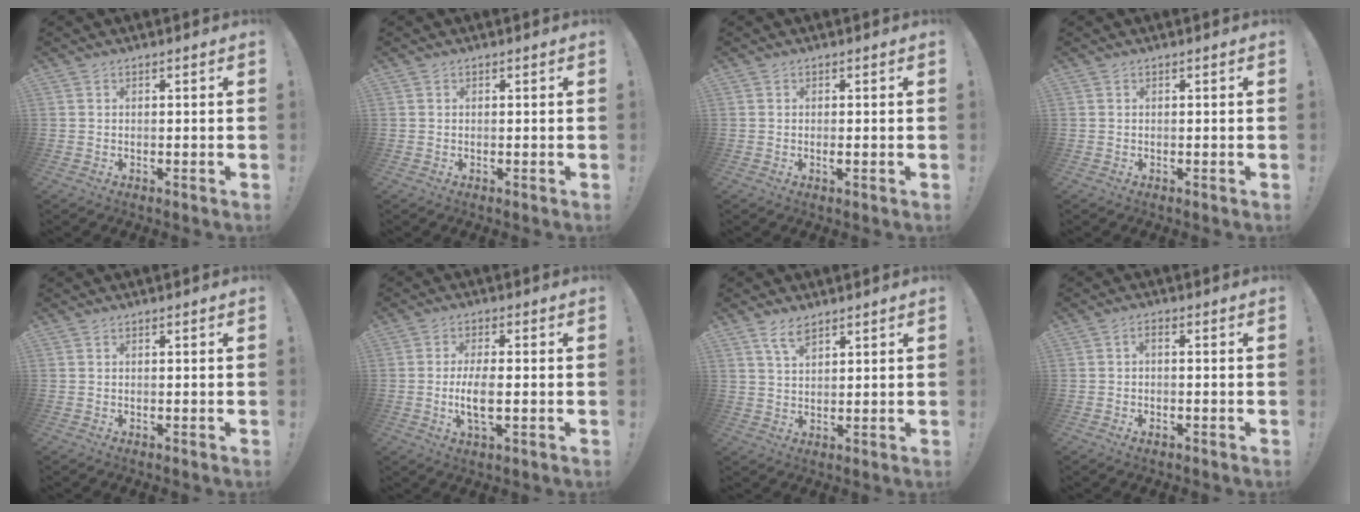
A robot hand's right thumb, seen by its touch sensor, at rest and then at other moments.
{"total": 0.0}
{"total": 1.0, "force": [-0.1, 0.1, 1.0], "torque": [-0.010, -0.005, -0.002]}
{"total": 0.0}
{"total": 0.0}
{"total": 7.5, "force": [-1.0, 2.3, 7.1], "torque": [-0.150, -0.012, -0.022]}
{"total": 5.1, "force": [3.6, 2.1, 3.1], "torque": [-0.052, -0.017, 0.064]}
{"total": 2.4, "force": [-0.9, 0.5, 2.1], "torque": [-0.036, 0.006, -0.015]}